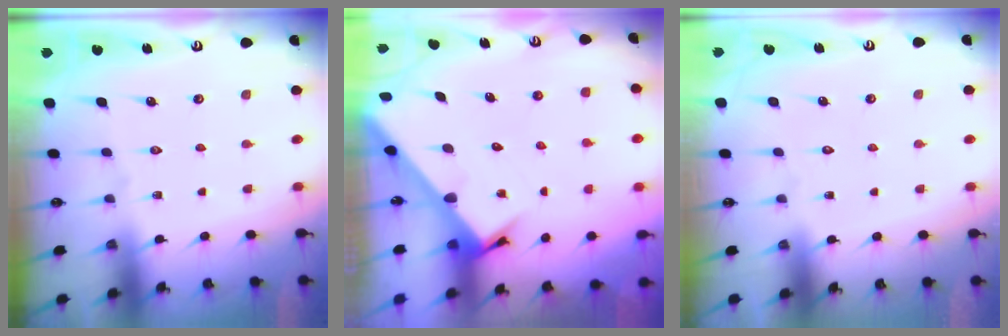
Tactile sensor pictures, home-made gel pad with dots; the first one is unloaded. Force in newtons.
{"total": 3.5, "press": 3.5, "slide": 0.2}
{"total": 1.8, "press": 1.8, "slide": 0.1}